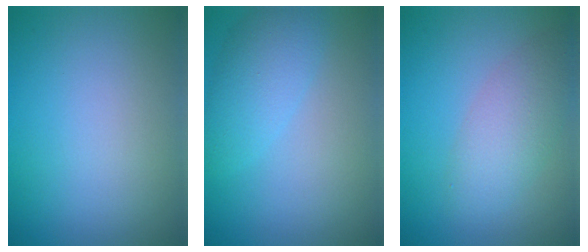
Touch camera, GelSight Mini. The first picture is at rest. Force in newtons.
{"total": 3.4, "press": 3.4, "slide": 0.2}
{"total": 3.9, "press": 3.9, "slide": 0.2}